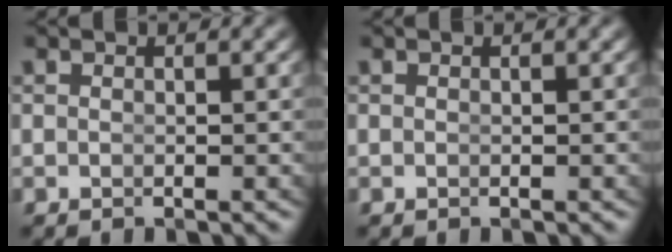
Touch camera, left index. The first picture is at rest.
{"total": 0.0}